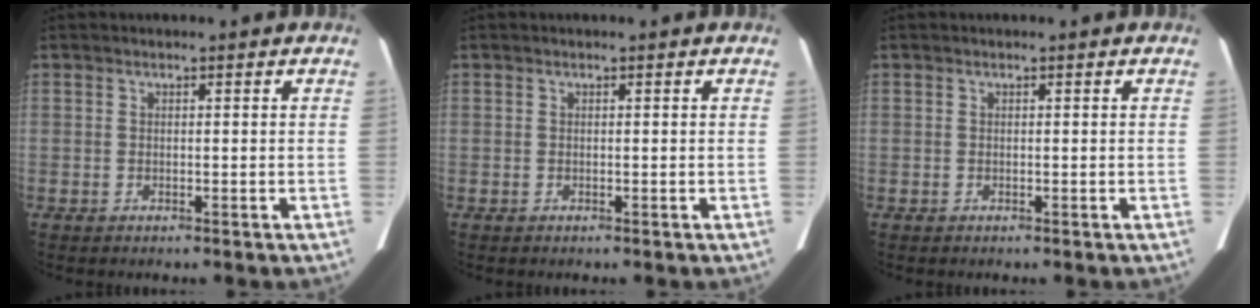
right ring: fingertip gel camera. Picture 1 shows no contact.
{"total": 0.0}
{"total": 0.0}